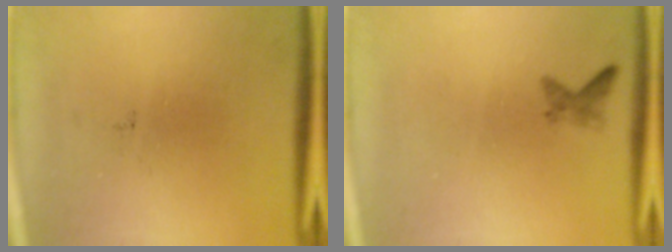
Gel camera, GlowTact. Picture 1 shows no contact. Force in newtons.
{"total": 1.1}